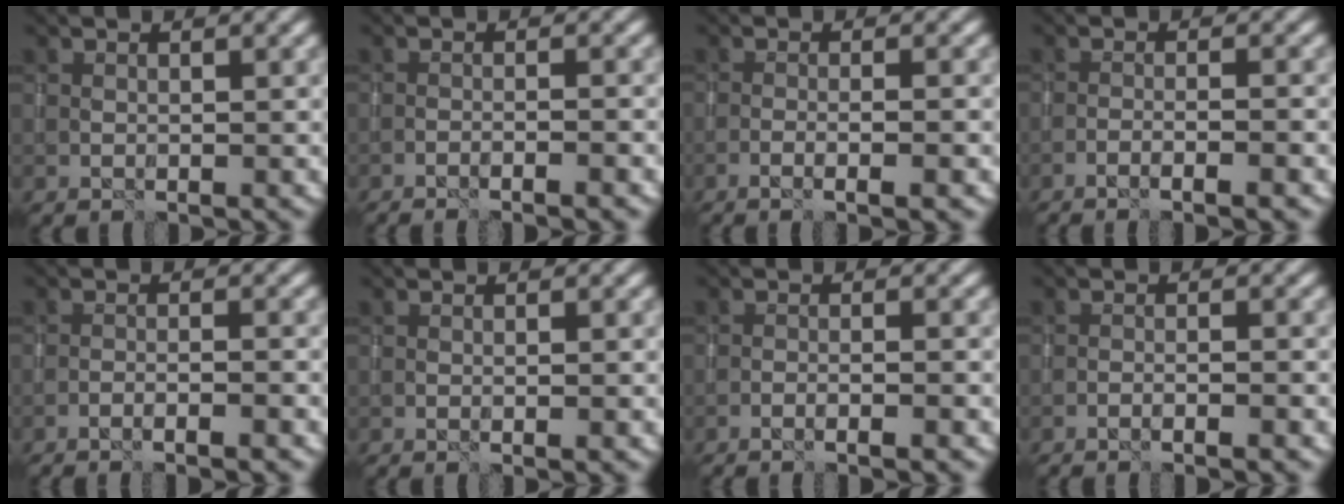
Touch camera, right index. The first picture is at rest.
{"total": 3.0, "force": [-2.3, 0.5, 1.9], "torque": [-0.026, 0.009, -0.041]}
{"total": 3.3, "force": [-1.5, 0.7, 2.8], "torque": [-0.038, 0.010, -0.032]}
{"total": 3.3, "force": [-2.1, 0.5, 2.4], "torque": [-0.038, 0.011, -0.045]}
{"total": 2.8, "force": [-2.2, 0.4, 1.8], "torque": [-0.027, 0.009, -0.043]}
{"total": 0.9, "force": [-0.3, 0.1, 0.9], "torque": [-0.009, -0.001, -0.007]}
{"total": 2.5, "force": [-1.7, 0.4, 1.8], "torque": [-0.025, 0.013, -0.037]}
{"total": 2.3, "force": [-1.7, 0.3, 1.5], "torque": [-0.024, 0.011, -0.035]}